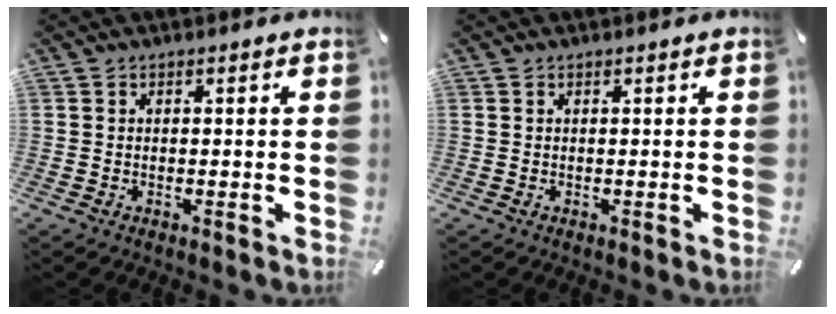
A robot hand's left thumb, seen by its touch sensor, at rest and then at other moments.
{"total": 0.0}